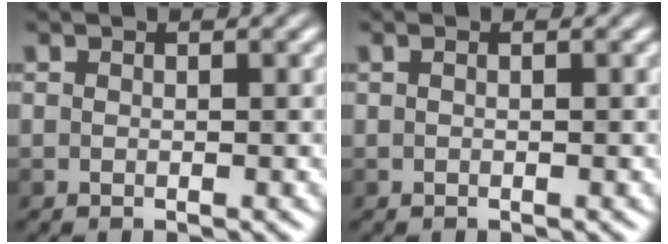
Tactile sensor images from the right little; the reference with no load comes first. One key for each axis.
{"total": 0.0}